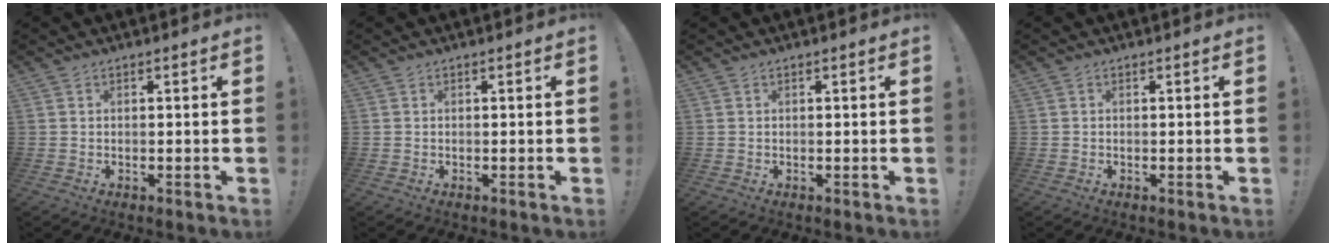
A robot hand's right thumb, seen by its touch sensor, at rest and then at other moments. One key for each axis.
{"total": 0.0}
{"total": 0.0}
{"total": 0.0}